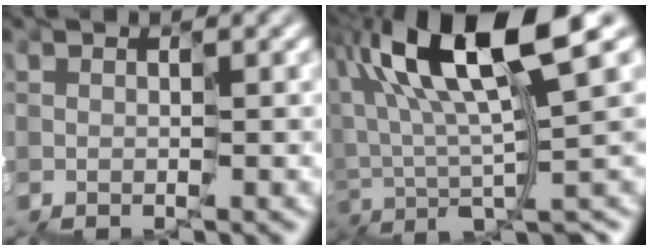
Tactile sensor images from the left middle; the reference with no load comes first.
{"total": 10.4, "force": [3.2, 1.3, 9.8], "torque": [-0.160, 0.005, 0.071]}